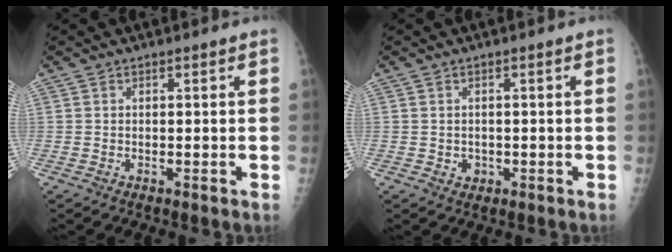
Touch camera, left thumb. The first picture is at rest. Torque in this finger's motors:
{"motor_torque": [-0.41, 0.17, 0.02, 0.01, -0.01]}